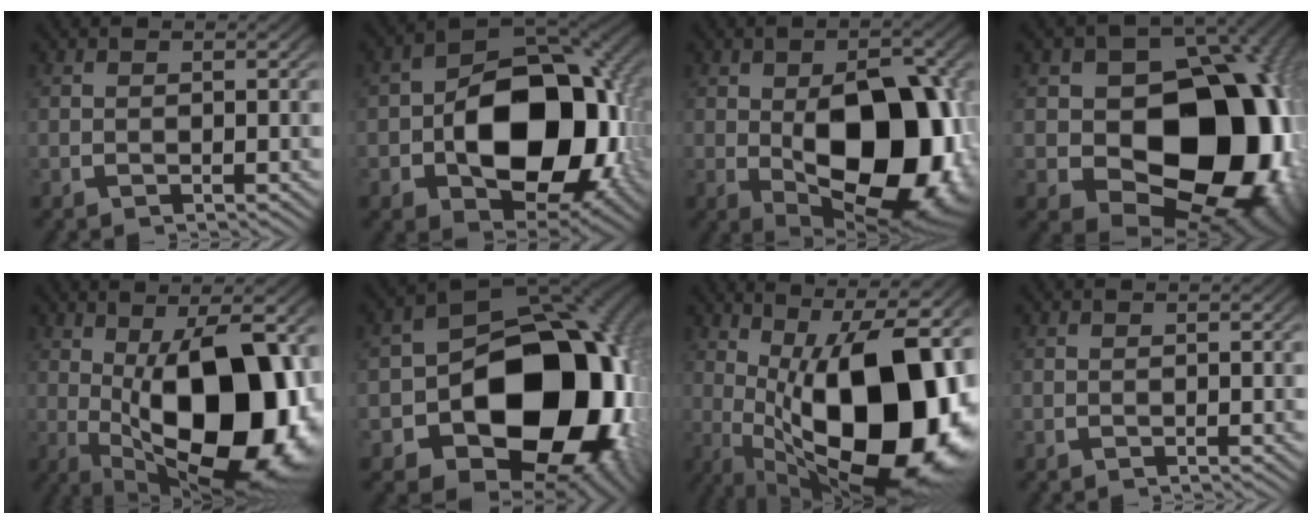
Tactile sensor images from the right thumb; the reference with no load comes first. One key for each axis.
{"total": 18.1, "fx": -2.1, "fy": 11.6, "fz": 13.7, "tx": -0.245, "ty": -0.047, "tz": -0.010}
{"total": 18.6, "fx": -2.5, "fy": 11.0, "fz": 14.8, "tx": -0.243, "ty": -0.073, "tz": -0.002}
{"total": 26.9, "fx": -2.8, "fy": 18.0, "fz": 19.8, "tx": -0.318, "ty": -0.096, "tz": -0.003}
{"total": 22.8, "fx": -2.8, "fy": 12.6, "fz": 18.8, "tx": -0.304, "ty": -0.053, "tz": -0.005}
{"total": 26.7, "fx": -4.7, "fy": 17.8, "fz": 19.3, "tx": -0.333, "ty": -0.090, "tz": -0.038}
{"total": 24.5, "fx": -1.2, "fy": 13.8, "fz": 20.2, "tx": -0.321, "ty": -0.059, "tz": 0.021}
{"total": 0.0}